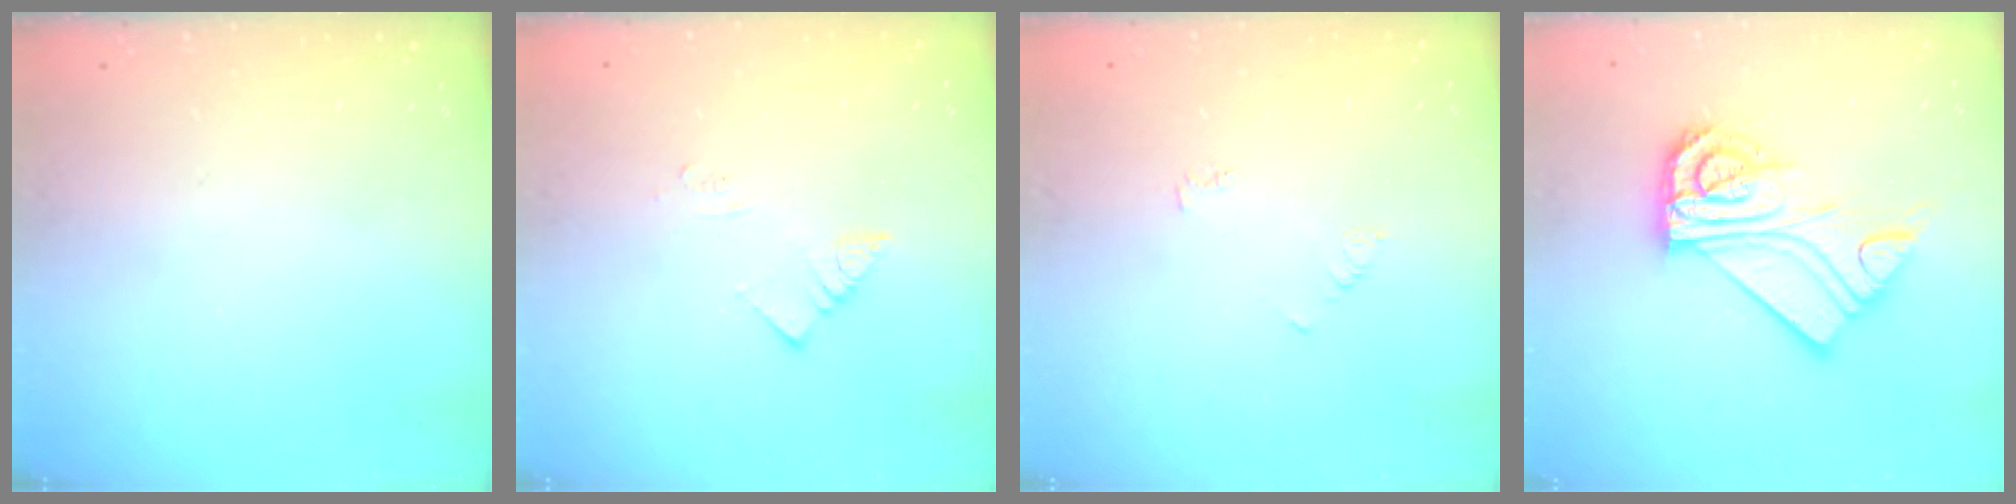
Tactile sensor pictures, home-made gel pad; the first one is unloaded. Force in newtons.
{"total": 3.4, "press": 3.4, "slide": 0.1}
{"total": 3.1, "press": 3.1, "slide": 0.4}
{"total": 13.6, "press": 13.6, "slide": 0.7}